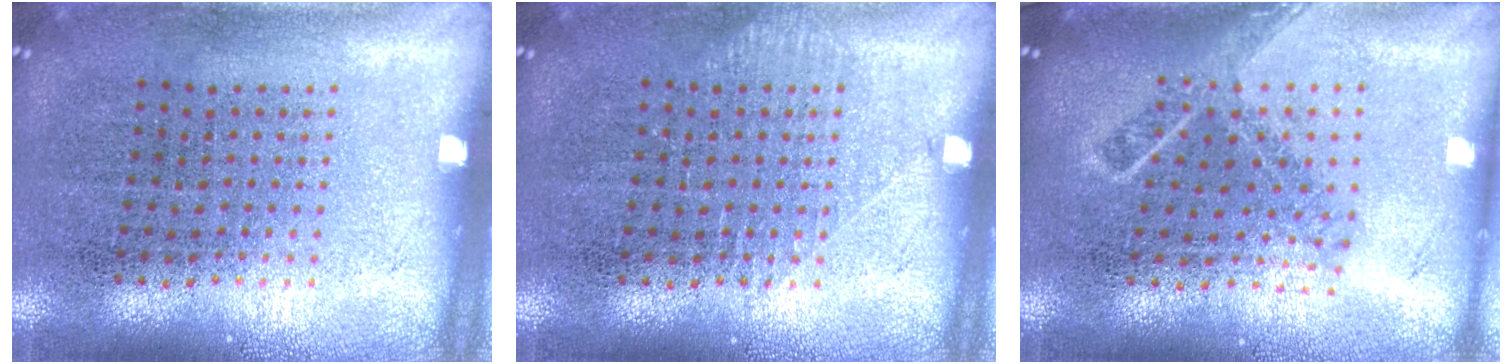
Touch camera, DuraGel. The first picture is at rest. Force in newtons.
{"total": 0.8, "press": 0.8, "slide": 0.3}
{"total": 1.6, "press": 1.2, "slide": 1.1}